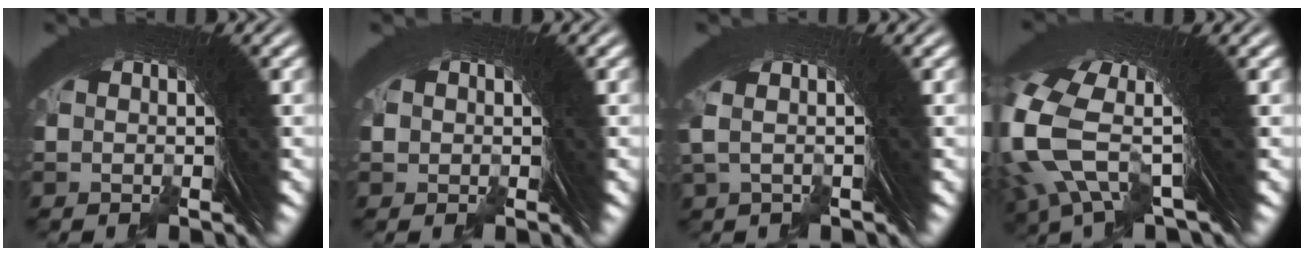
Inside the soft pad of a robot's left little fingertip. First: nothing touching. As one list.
[{"total": 1.3, "force": [-0.7, -0.1, -1.1], "torque": [0.020, -0.007, -0.005]}, {"total": 1.4, "force": [0.6, 0.0, 1.3], "torque": [-0.036, -0.006, 0.016]}, {"total": 11.1, "force": [1.7, 6.1, 9.1], "torque": [-0.199, -0.011, 0.027]}]